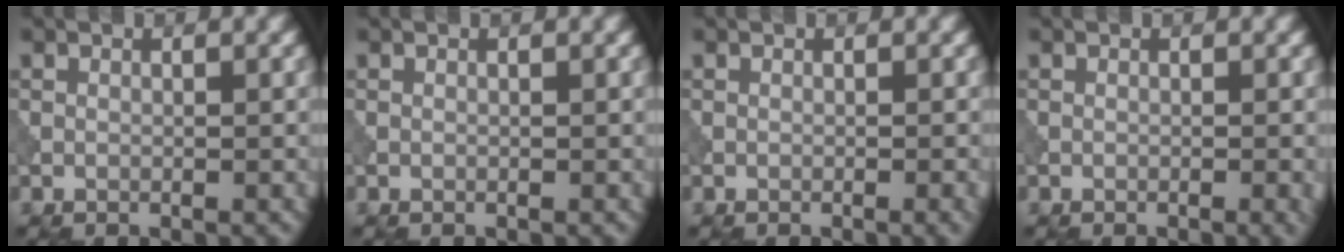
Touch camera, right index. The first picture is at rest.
{"total": 0.0}
{"total": 1.0, "force": [-0.3, 0.2, 0.9], "torque": [-0.012, -0.001, -0.006]}
{"total": 1.1, "force": [-0.3, 0.2, 1.1], "torque": [-0.012, 0.000, -0.007]}